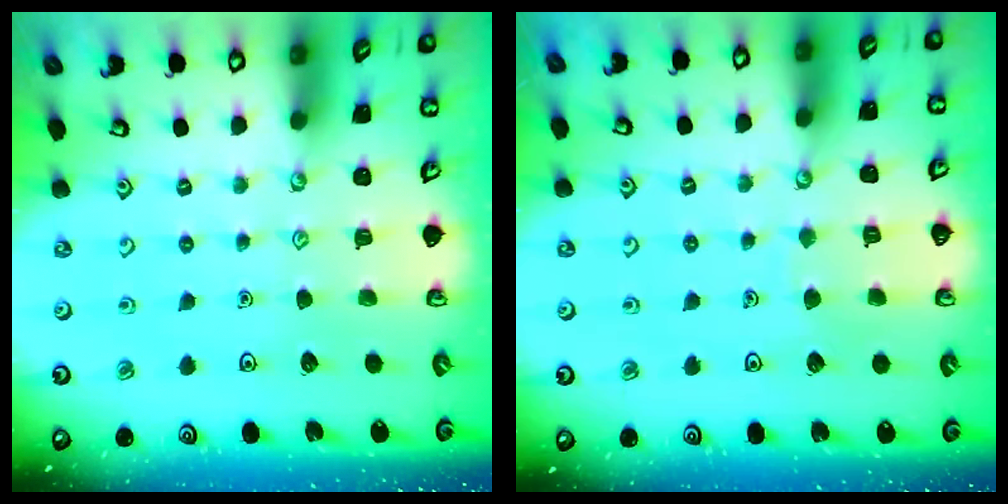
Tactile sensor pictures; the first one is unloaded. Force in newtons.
{"total": 3.9, "press": 3.9, "slide": 0.4}